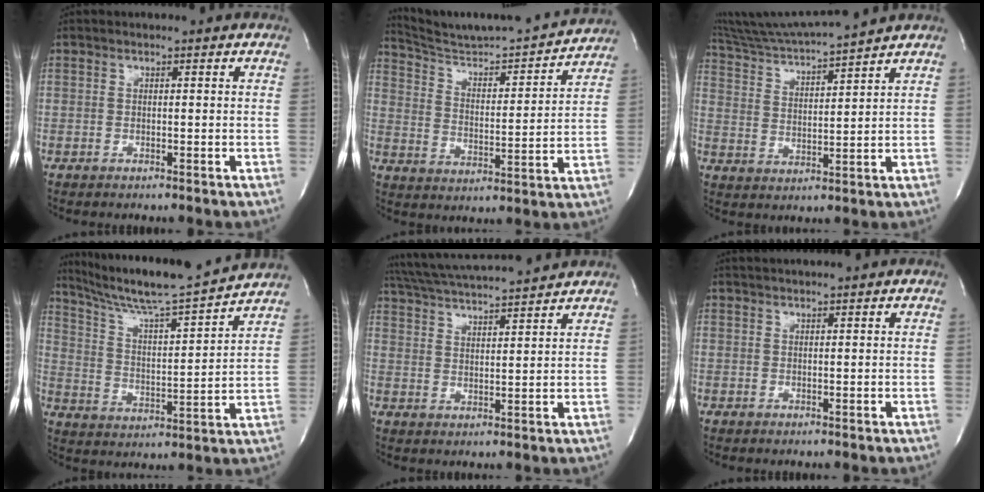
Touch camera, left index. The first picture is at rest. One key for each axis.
{"total": 17.9, "fx": 17.2, "fy": 0.5, "fz": 5.1, "tx": -0.087, "ty": -0.030, "tz": 0.253}
{"total": 12.9, "fx": 12.0, "fy": -1.5, "fz": 4.5, "tx": -0.093, "ty": 0.003, "tz": 0.208}
{"total": 16.3, "fx": 15.1, "fy": -1.2, "fz": 6.1, "tx": -0.119, "ty": -0.016, "tz": 0.242}
{"total": 13.8, "fx": 12.7, "fy": -0.2, "fz": 5.2, "tx": -0.108, "ty": 0.021, "tz": 0.201}
{"total": 2.5, "fx": 2.2, "fy": -0.5, "fz": 1.0, "tx": -0.010, "ty": 0.019, "tz": 0.041}